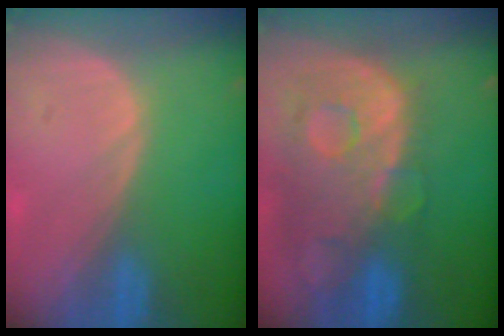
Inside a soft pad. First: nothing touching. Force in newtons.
{"total": 13.2, "press": 10.9, "slide": 7.5}